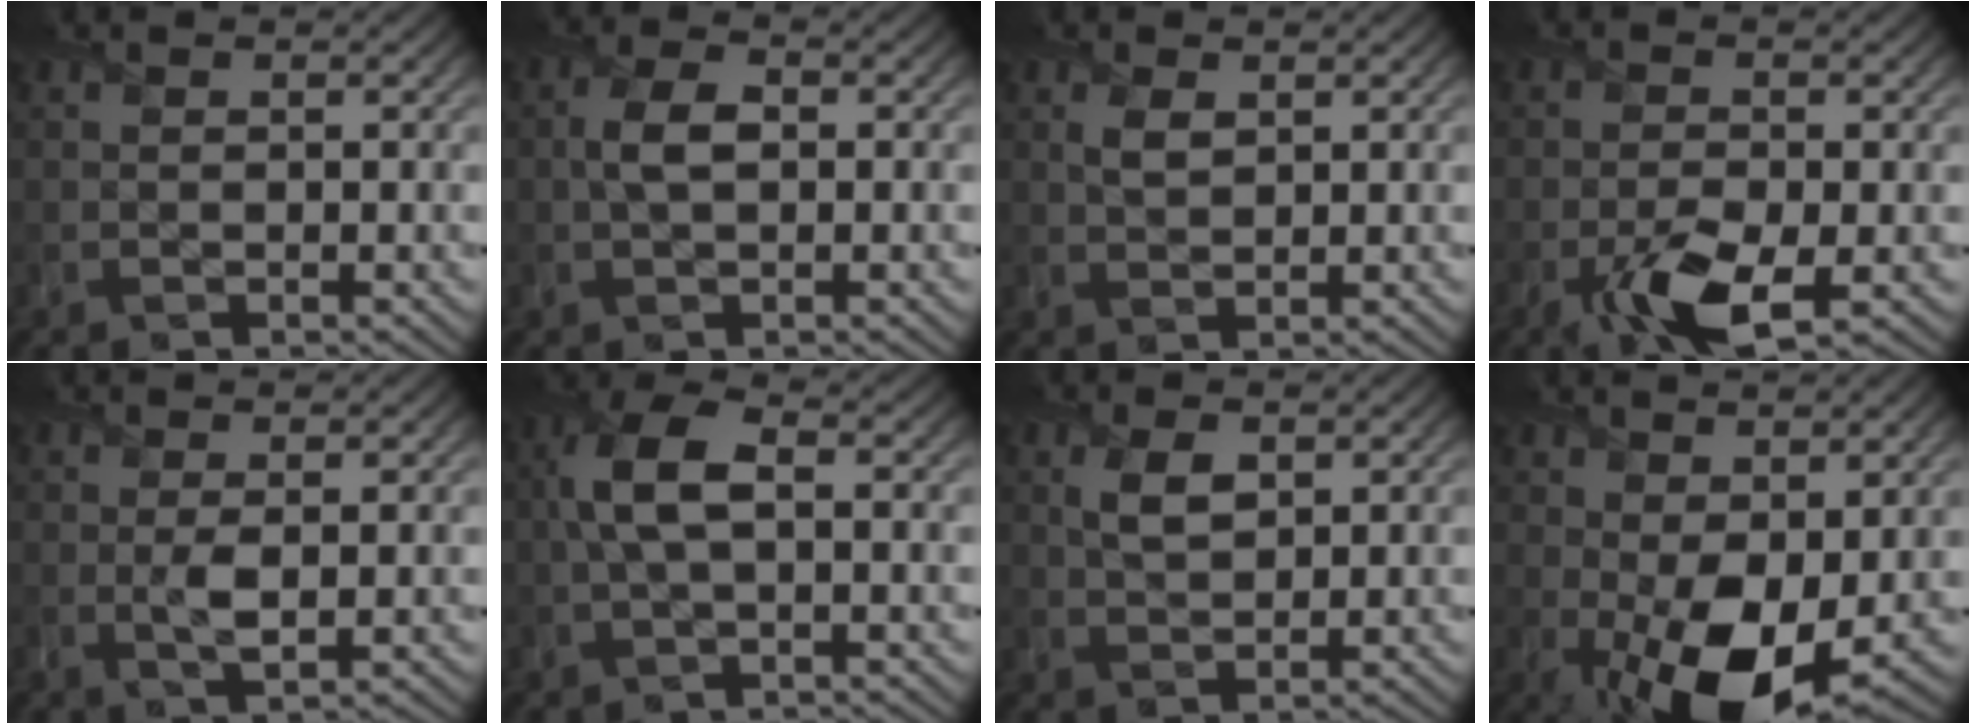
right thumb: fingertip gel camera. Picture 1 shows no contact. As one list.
[{"total": 3.3, "force": [0.2, 1.8, 2.7], "torque": [-0.062, 0.002, 0.000]}, {"total": 2.0, "force": [1.0, 1.1, 1.4], "torque": [-0.034, -0.002, 0.020]}, {"total": 5.8, "force": [-2.6, 2.5, 4.6], "torque": [-0.091, -0.013, -0.049]}, {"total": 1.6, "force": [0.6, 0.2, 1.4], "torque": [-0.028, -0.003, 0.012]}, {"total": 5.9, "force": [0.4, 2.6, 5.3], "torque": [-0.122, 0.012, 0.002]}, {"total": 3.4, "force": [1.4, 1.9, 2.5], "torque": [-0.058, 0.000, 0.027]}, {"total": 9.9, "force": [-0.5, 5.6, 8.1], "torque": [-0.156, -0.021, 0.002]}]